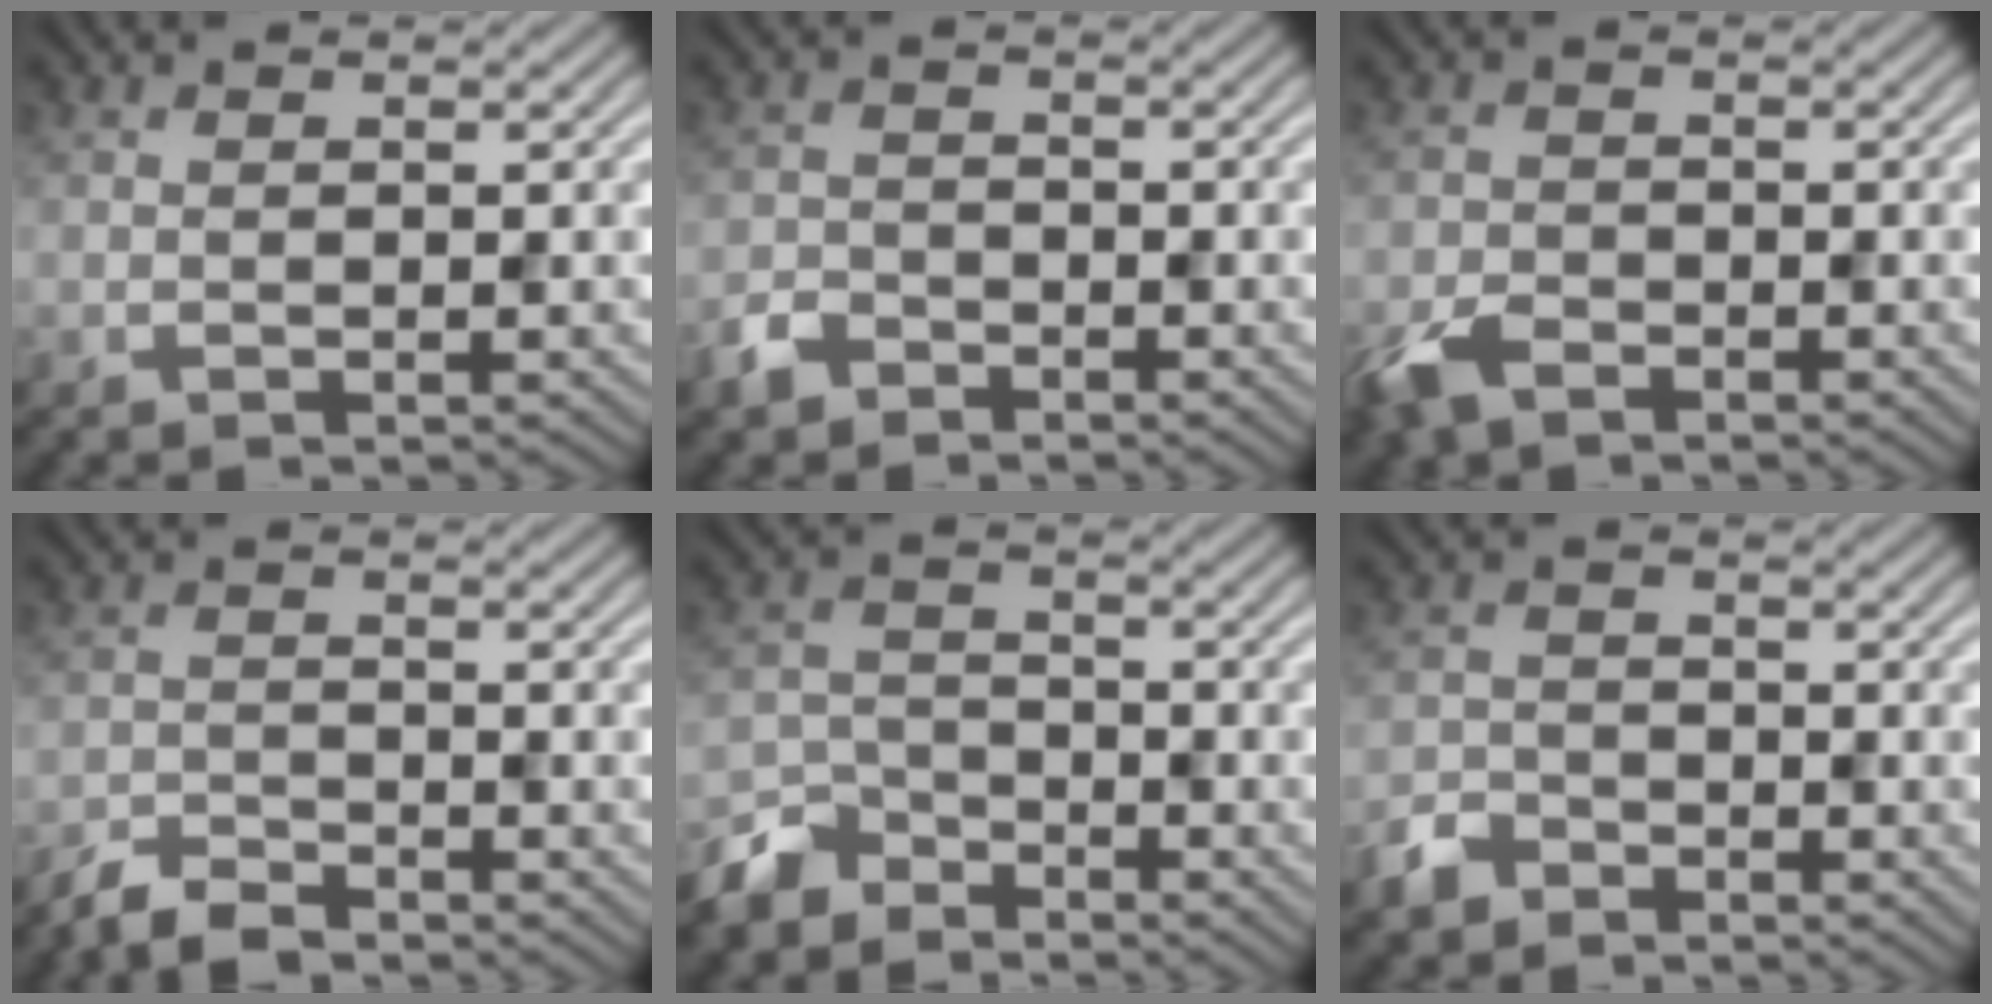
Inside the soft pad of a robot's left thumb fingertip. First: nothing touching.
{"total": 3.0, "force": [-2.4, 1.5, 0.9], "torque": [-0.020, -0.003, -0.058]}
{"total": 4.1, "force": [-2.9, 1.9, 2.1], "torque": [-0.049, -0.010, -0.065]}
{"total": 3.7, "force": [-3.5, 0.7, 1.1], "torque": [-0.021, -0.004, -0.075]}
{"total": 6.1, "force": [-5.1, 2.8, 1.6], "torque": [-0.041, -0.005, -0.117]}
{"total": 3.4, "force": [-2.8, 1.7, 0.9], "torque": [-0.021, -0.002, -0.068]}